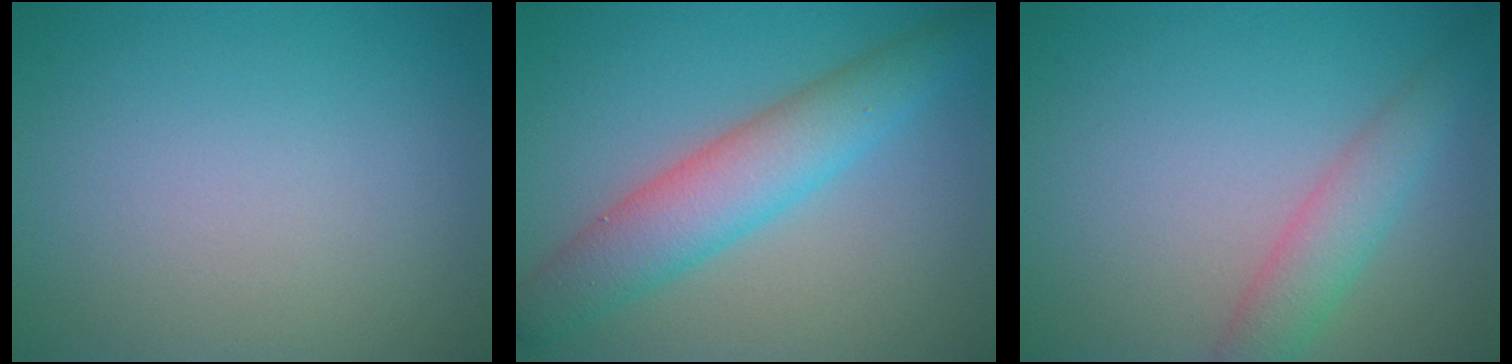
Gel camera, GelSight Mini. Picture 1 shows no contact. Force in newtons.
{"total": 5.8, "press": 5.8, "slide": 0.3}
{"total": 3.1, "press": 3.1, "slide": 0.1}